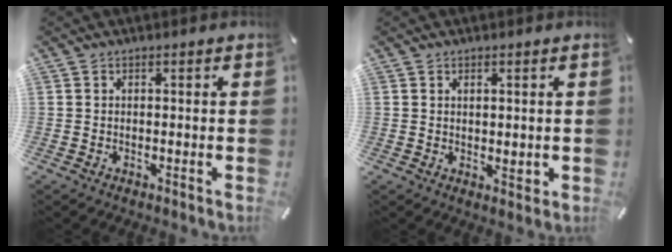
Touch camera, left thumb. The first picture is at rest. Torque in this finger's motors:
{"motor_torque": [-0.02, -0.15, 0.18, 0.18, -0.01]}